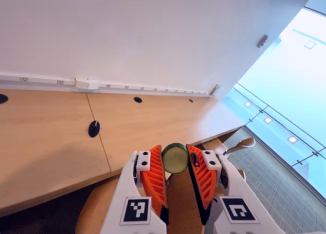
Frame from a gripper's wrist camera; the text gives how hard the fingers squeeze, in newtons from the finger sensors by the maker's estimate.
{"total": 9.0, "left": 9.1, "right": 8.8}